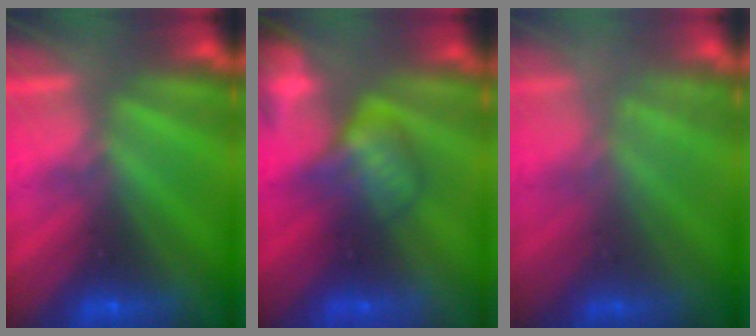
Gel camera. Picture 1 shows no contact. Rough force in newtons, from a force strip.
{"total": 3.9}
{"total": 2.2}